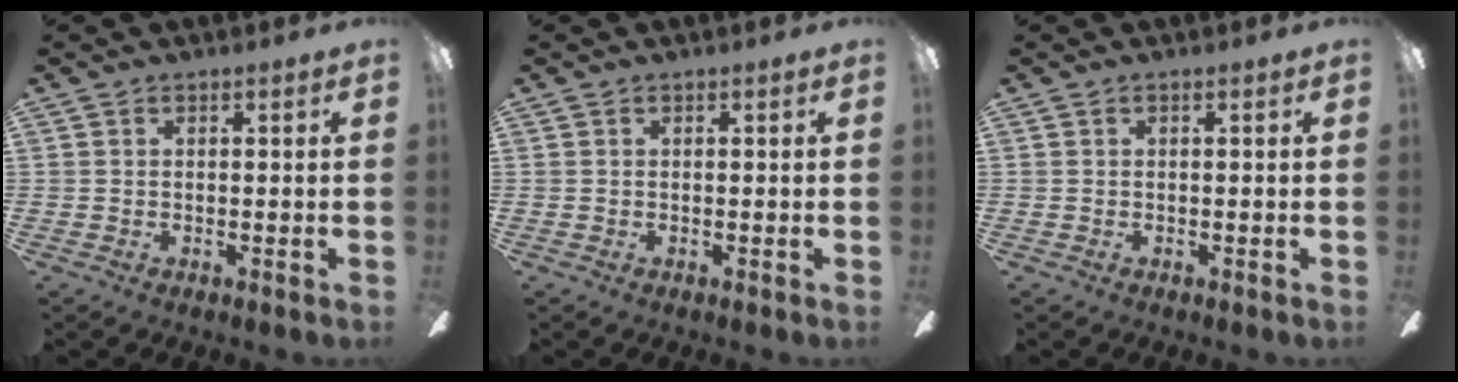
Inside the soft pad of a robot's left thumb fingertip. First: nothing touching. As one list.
[{"total": 0.0}, {"total": 0.0}]